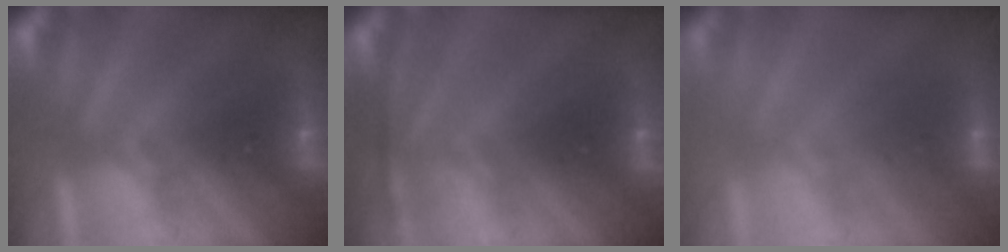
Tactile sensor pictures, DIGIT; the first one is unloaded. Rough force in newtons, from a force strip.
{"total": 2.4}
{"total": 3.1}